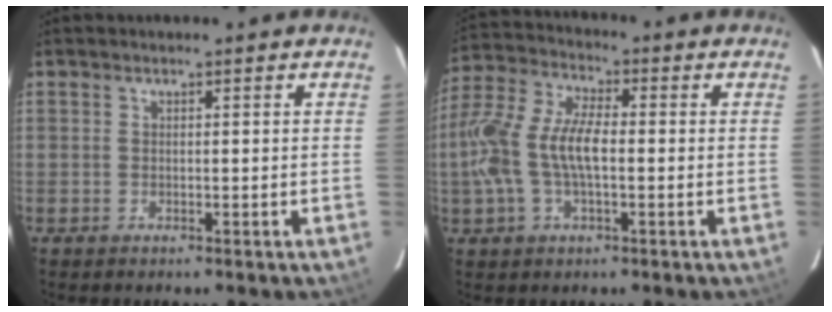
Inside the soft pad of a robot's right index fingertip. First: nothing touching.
{"total": 12.9, "force": [-1.3, 5.7, 11.5], "torque": [-0.250, 0.012, -0.027]}